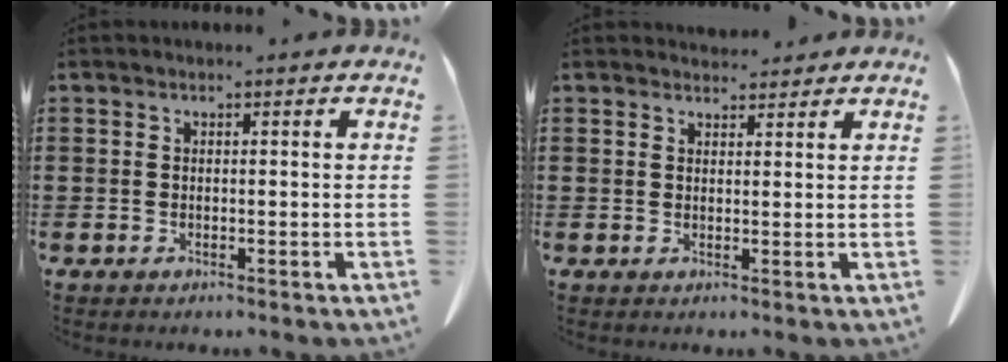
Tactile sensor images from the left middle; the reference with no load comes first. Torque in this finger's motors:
{"motor_torque": [-0.02, -0.02, -0.04, 0.01]}